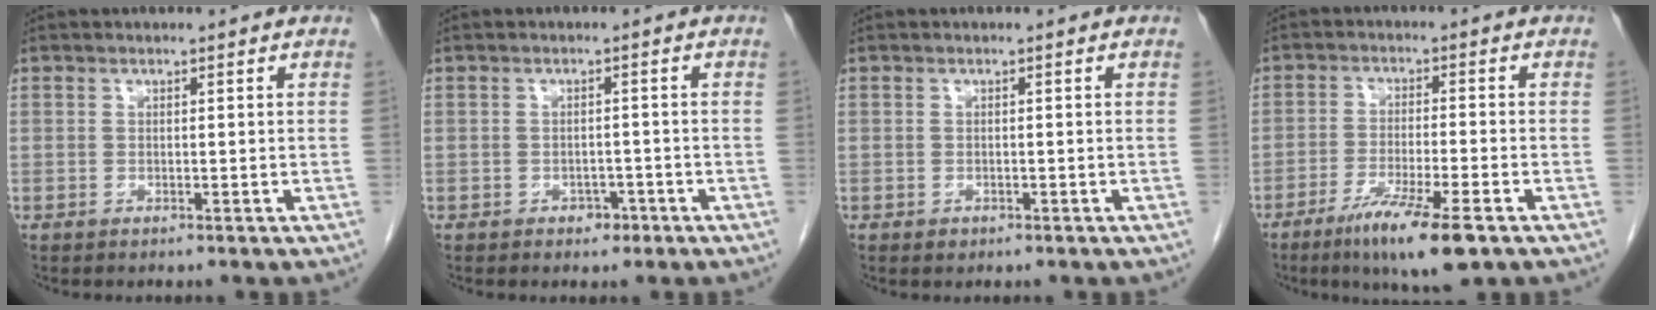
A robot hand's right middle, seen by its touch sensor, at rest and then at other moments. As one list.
[{"total": 2.0, "force": [-1.2, 1.4, 0.9], "torque": [-0.009, 0.005, -0.013]}, {"total": 0.7, "force": [-0.3, 0.6, 0.2], "torque": [-0.004, 0.002, -0.002]}, {"total": 9.6, "force": [-5.8, 0.5, 7.6], "torque": [-0.136, -0.024, -0.095]}]